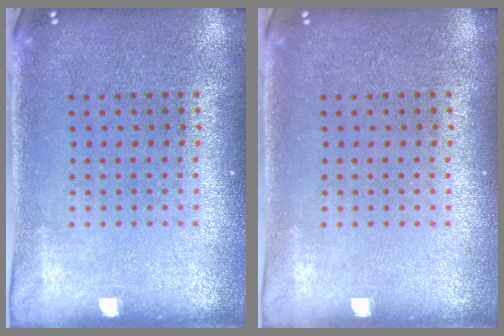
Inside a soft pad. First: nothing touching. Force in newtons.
{"total": 0.0}